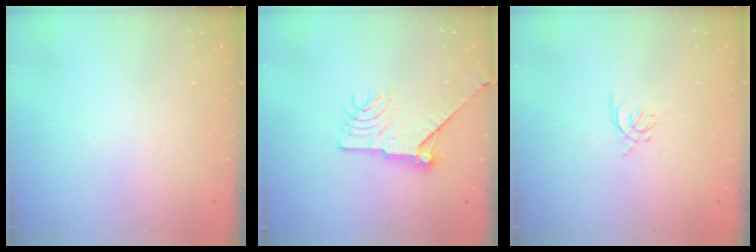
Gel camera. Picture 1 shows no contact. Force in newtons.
{"total": 12.8, "press": 12.8, "slide": 0.8}
{"total": 2.0, "press": 1.9, "slide": 0.5}